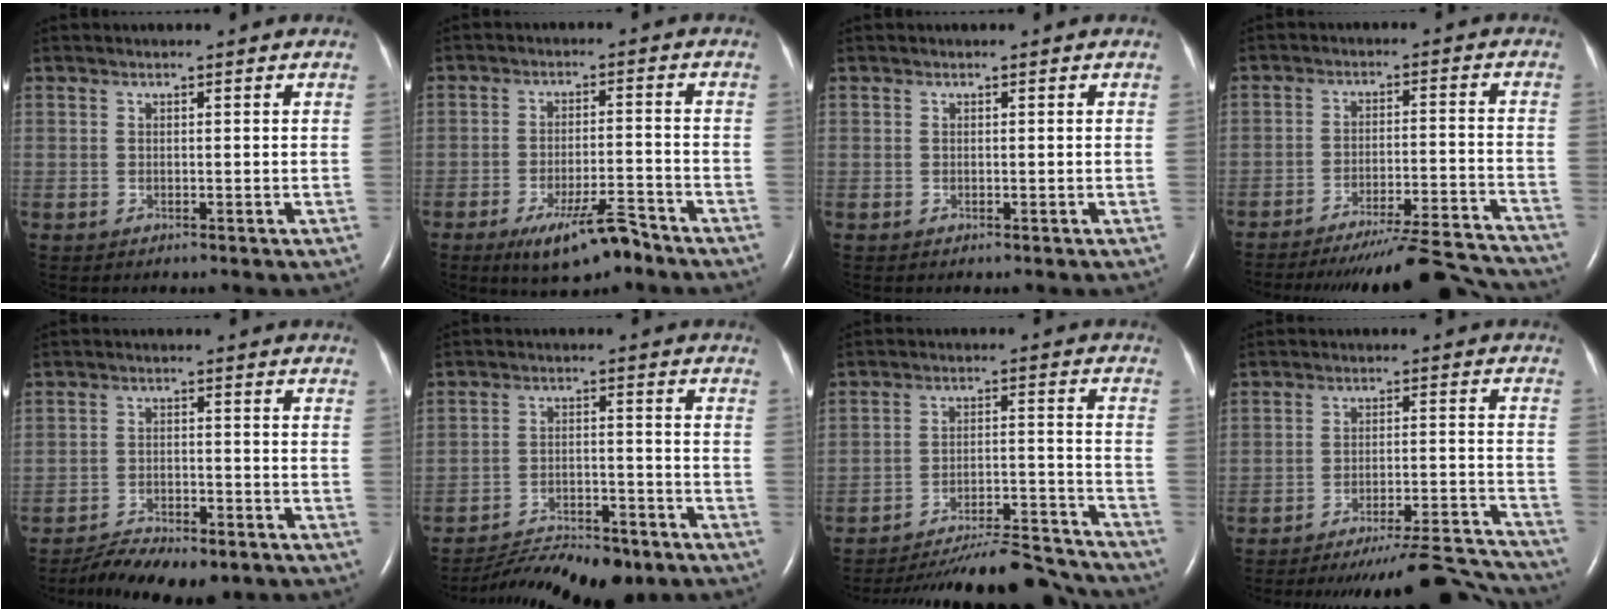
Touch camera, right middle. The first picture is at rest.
{"total": 8.4, "force": [-5.9, 1.7, 5.7], "torque": [-0.099, -0.010, -0.093]}
{"total": 0.0}
{"total": 18.6, "force": [-17.8, 0.3, 5.2], "torque": [-0.059, -0.014, -0.244]}
{"total": 9.9, "force": [-8.2, 2.9, 4.7], "torque": [-0.075, -0.007, -0.124]}
{"total": 13.6, "force": [-11.9, 3.2, 5.7], "torque": [-0.092, -0.004, -0.178]}
{"total": 19.9, "force": [-18.9, 2.3, 5.9], "torque": [-0.080, -0.001, -0.267]}
{"total": 19.0, "force": [-18.5, 0.2, 4.3], "torque": [-0.034, -0.001, -0.247]}